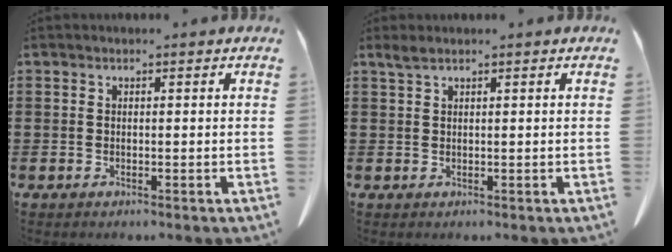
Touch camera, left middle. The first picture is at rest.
{"total": 1.4, "force": [1.0, 0.2, 1.0], "torque": [-0.022, 0.002, 0.018]}